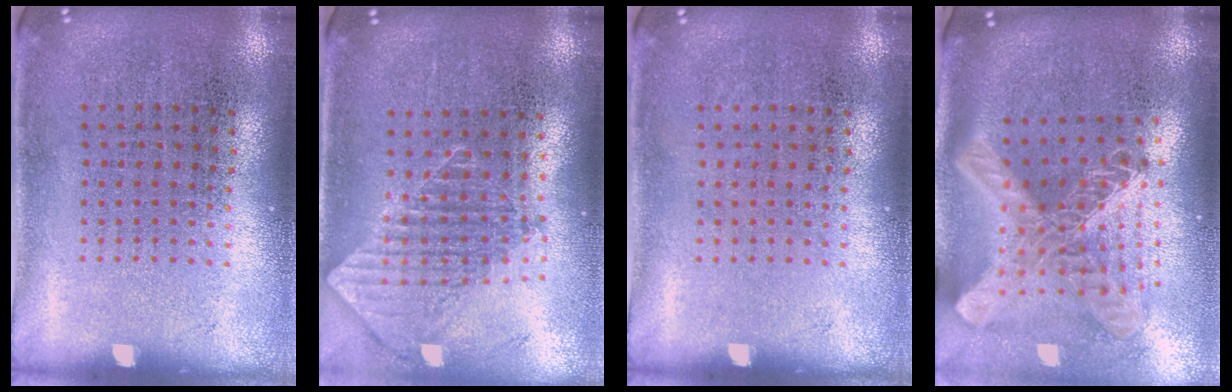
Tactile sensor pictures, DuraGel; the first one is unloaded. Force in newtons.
{"total": 1.9, "press": 1.5, "slide": 1.2}
{"total": 0.0}
{"total": 2.9, "press": 2.1, "slide": 2.0}